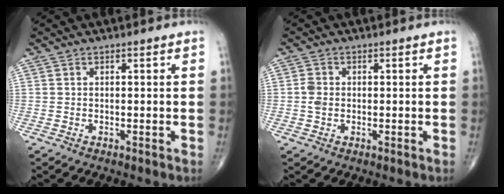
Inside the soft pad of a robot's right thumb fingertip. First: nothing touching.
{"total": 2.4, "force": [-0.2, 1.9, 1.5], "torque": [-0.025, 0.006, -0.005]}